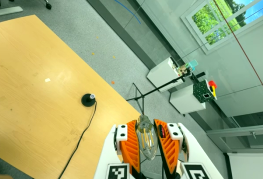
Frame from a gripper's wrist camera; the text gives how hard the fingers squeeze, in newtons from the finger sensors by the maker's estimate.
{"total": 24.1, "left": 25.4, "right": 22.9}